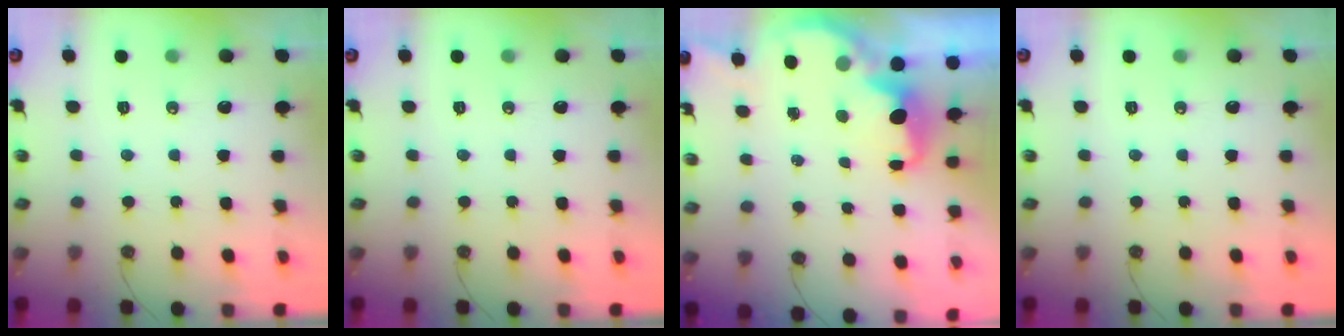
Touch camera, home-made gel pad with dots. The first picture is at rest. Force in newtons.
{"total": 0.0}
{"total": 2.3, "press": 2.2, "slide": 0.8}
{"total": 0.0}